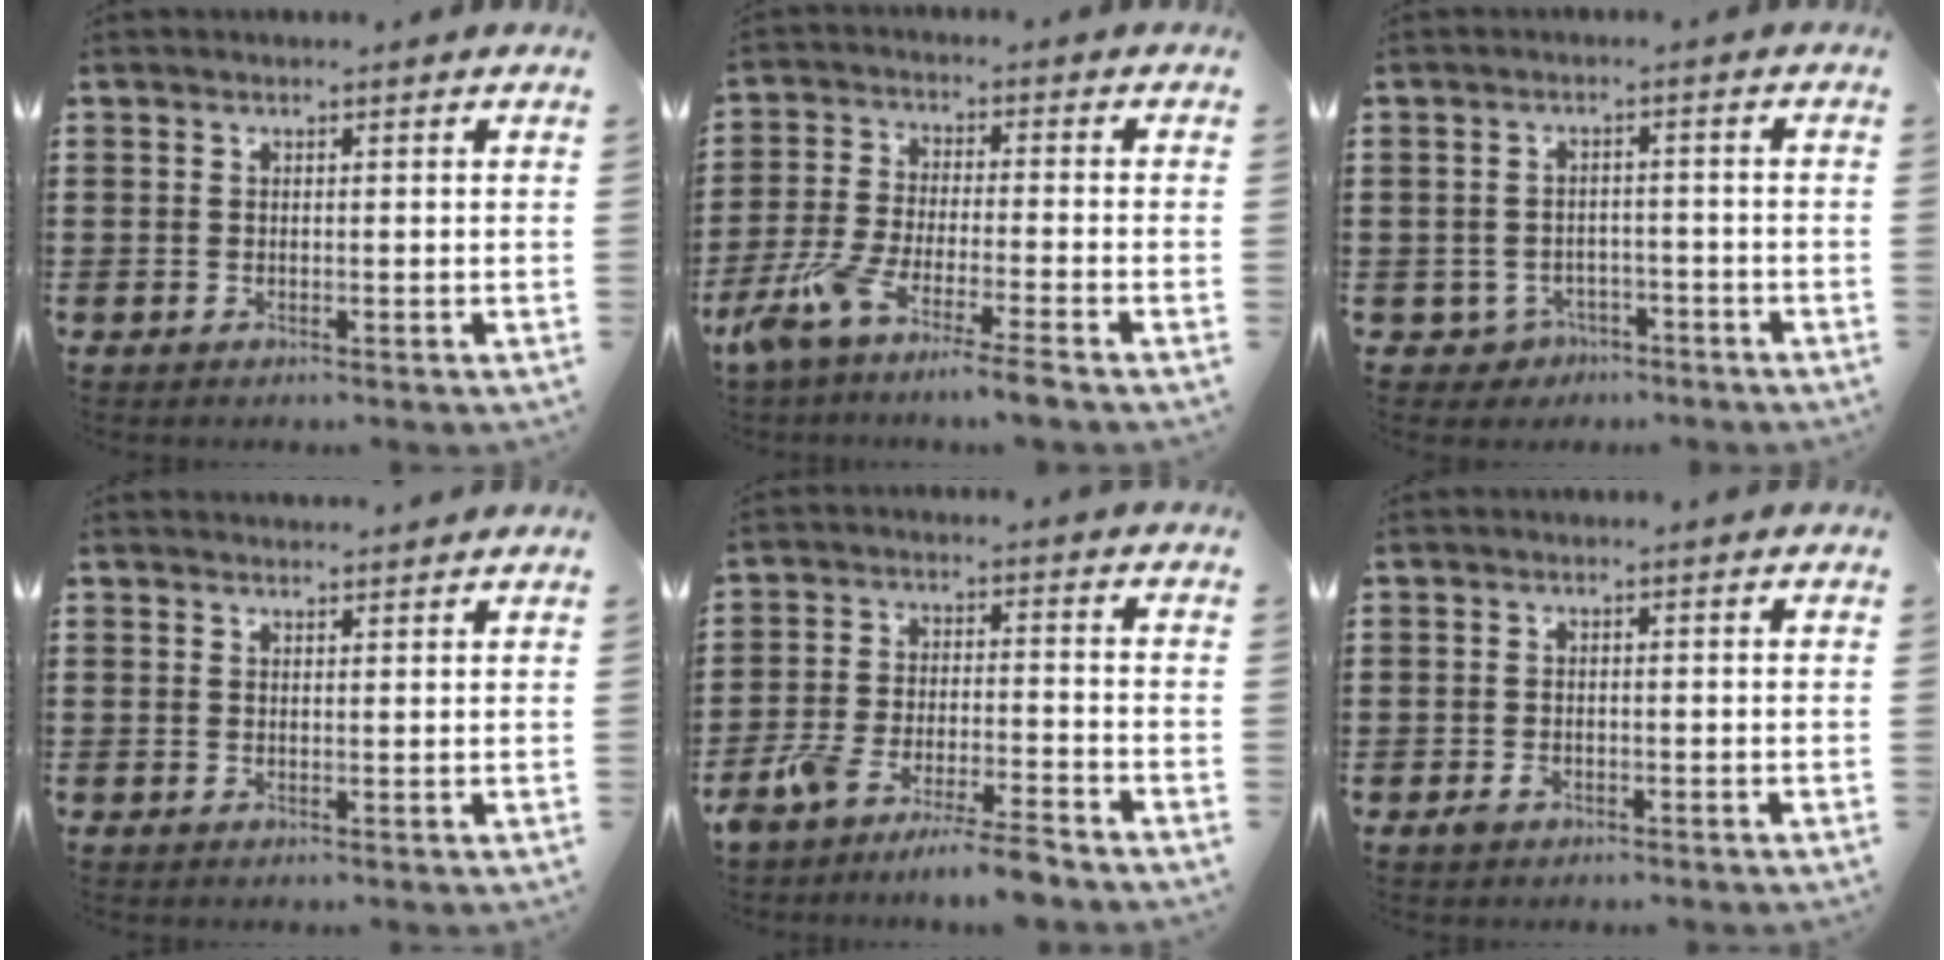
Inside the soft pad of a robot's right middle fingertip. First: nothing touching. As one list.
[{"total": 7.3, "force": [-6.2, -0.5, 3.7], "torque": [-0.091, -0.021, -0.125]}, {"total": 3.1, "force": [-2.7, 1.6, 0.3], "torque": [-0.023, 0.003, -0.060]}, {"total": 1.2, "force": [1.2, 0.1, 0.0], "torque": [0.005, -0.003, 0.022]}, {"total": 7.3, "force": [-6.8, 0.2, 2.8], "torque": [-0.067, -0.004, -0.134]}, {"total": 1.3, "force": [-0.7, 0.8, 0.7], "torque": [-0.016, -0.002, -0.013]}]